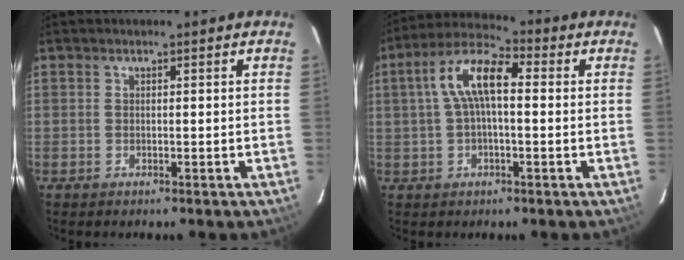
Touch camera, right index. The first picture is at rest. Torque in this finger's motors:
{"motor_torque": [0.31, 0.03, 0.33, 0.14]}